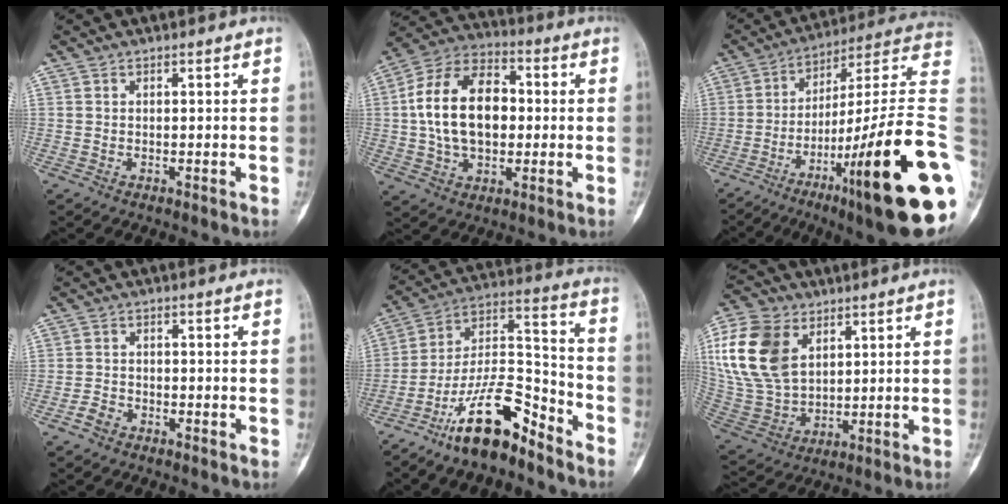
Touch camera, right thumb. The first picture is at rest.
{"total": 17.6, "force": [0.8, 11.3, 13.4], "torque": [-0.220, 0.027, 0.010]}
{"total": 29.5, "force": [-8.5, 4.2, 28.0], "torque": [-0.358, 0.046, -0.133]}
{"total": 2.3, "force": [-1.5, 1.5, 0.7], "torque": [-0.011, 0.010, -0.030]}
{"total": 16.3, "force": [-11.5, 5.6, 10.2], "torque": [-0.168, 0.096, -0.209]}
{"total": 18.5, "force": [6.3, 12.5, 12.1], "torque": [-0.245, -0.011, 0.128]}